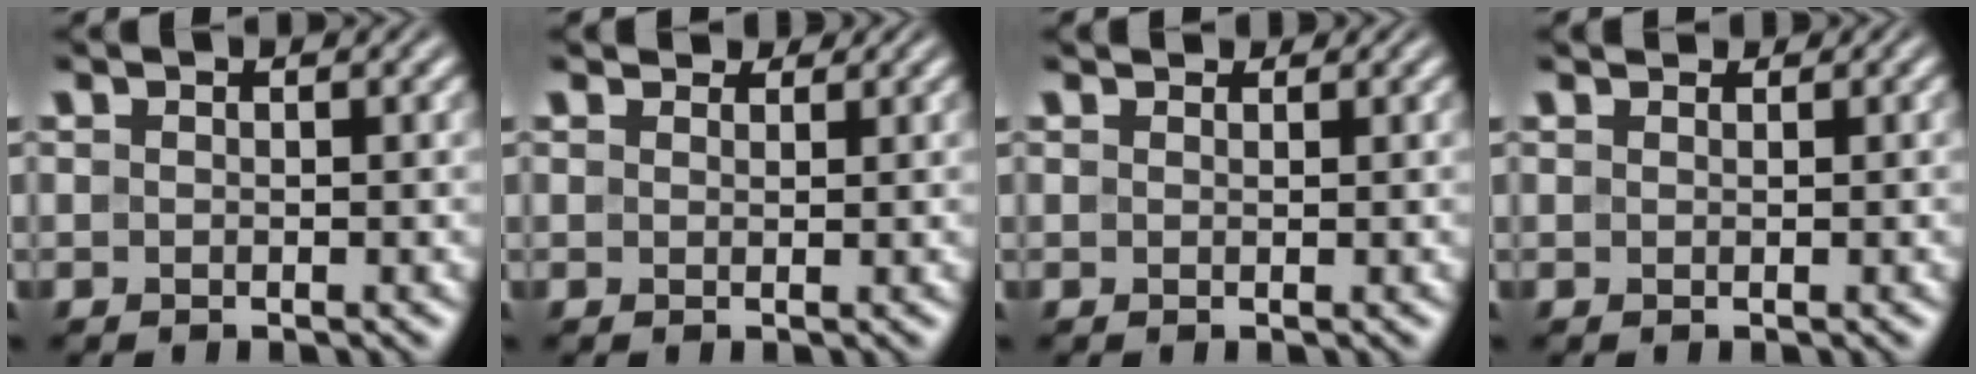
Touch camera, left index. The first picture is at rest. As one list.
[{"total": 2.4, "force": [2.1, 0.9, 0.7], "torque": [-0.014, -0.006, 0.031]}, {"total": 1.9, "force": [1.7, 0.6, 0.6], "torque": [-0.014, -0.005, 0.021]}, {"total": 1.8, "force": [1.6, 0.5, 0.5], "torque": [-0.012, -0.006, 0.017]}]